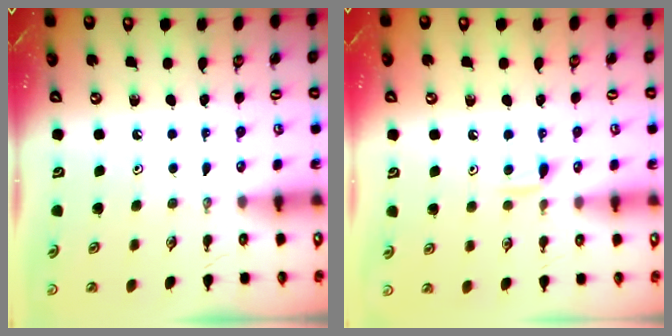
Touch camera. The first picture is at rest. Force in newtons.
{"total": 4.2, "press": 4.2, "slide": 0.6}